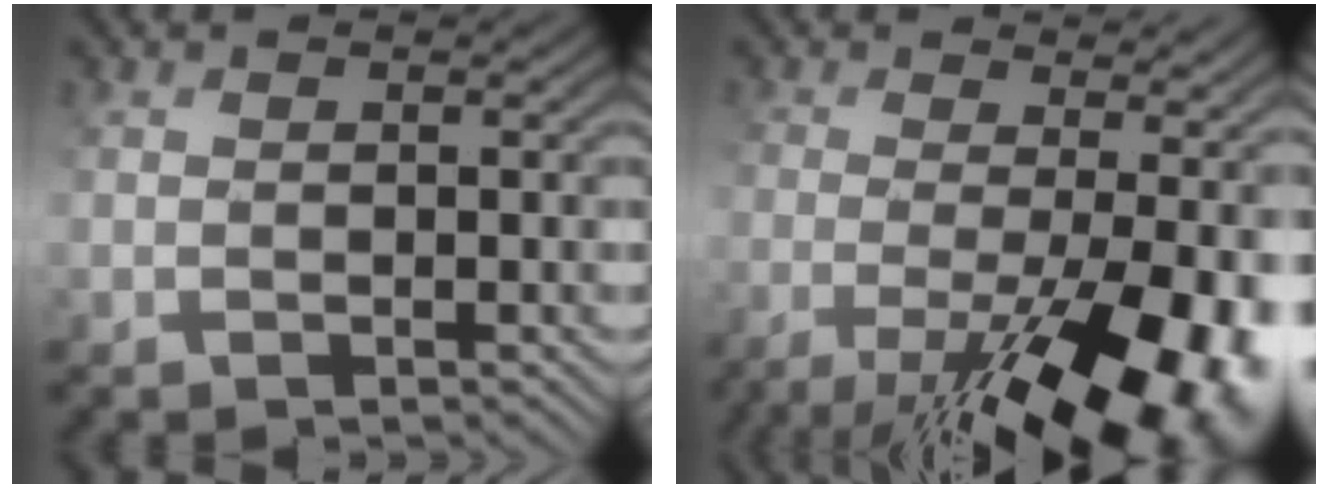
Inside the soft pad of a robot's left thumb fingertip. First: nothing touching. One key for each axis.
{"total": 16.1, "fx": -6.2, "fy": 5.8, "fz": 13.7, "tx": -0.228, "ty": -0.025, "tz": -0.081}